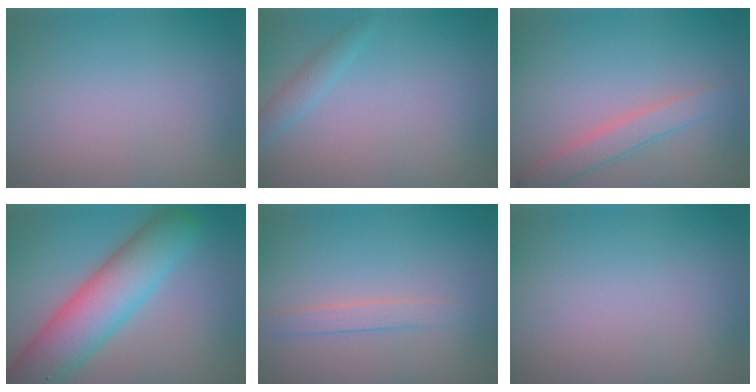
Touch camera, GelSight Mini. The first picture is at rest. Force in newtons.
{"total": 1.3, "press": 1.3, "slide": 0.1}
{"total": 2.3, "press": 2.3, "slide": 0.1}
{"total": 8.3, "press": 8.3, "slide": 0.4}
{"total": 1.5, "press": 1.5, "slide": 0.1}
{"total": 0.0}